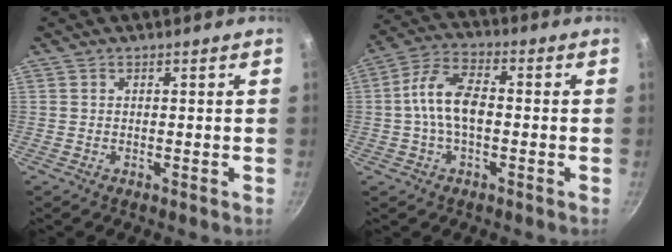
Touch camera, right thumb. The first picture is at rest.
{"total": 9.5, "force": [-0.7, 5.1, 7.9], "torque": [-0.145, 0.032, -0.023]}